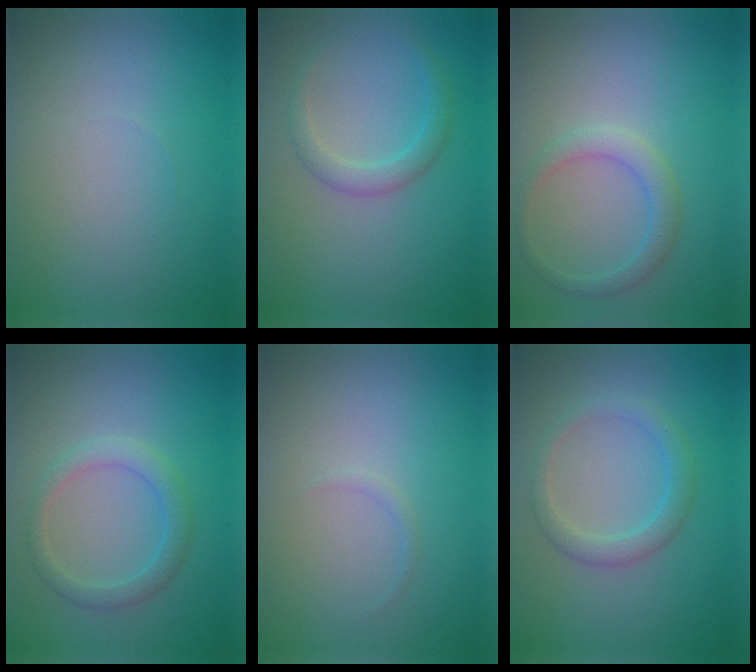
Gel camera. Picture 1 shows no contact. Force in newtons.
{"total": 2.0, "press": 2.0, "slide": 0.1}
{"total": 2.2, "press": 2.2, "slide": 0.2}
{"total": 2.3, "press": 2.3, "slide": 0.1}
{"total": 0.5, "press": 0.5, "slide": 0.0}
{"total": 2.3, "press": 2.3, "slide": 0.1}